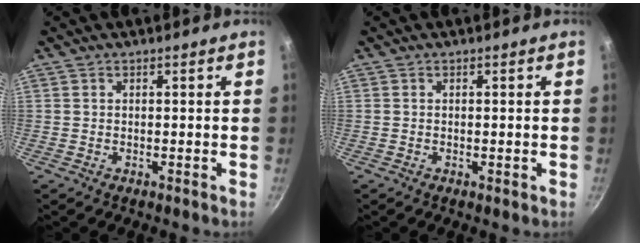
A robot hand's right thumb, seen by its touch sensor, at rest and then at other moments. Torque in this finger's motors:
{"motor_torque": [-0.12, 0.04, -0.36, 0.39, 0.00]}